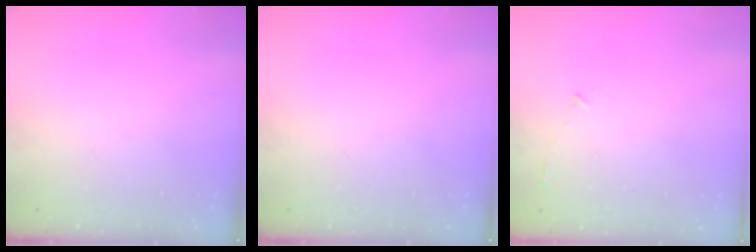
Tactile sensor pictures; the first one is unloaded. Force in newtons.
{"total": 0.0}
{"total": 3.9, "press": 3.9, "slide": 0.5}